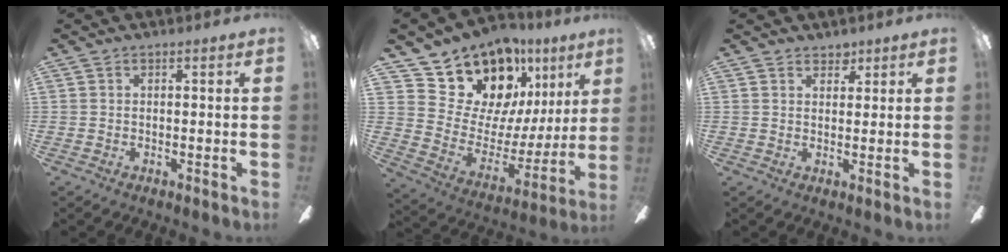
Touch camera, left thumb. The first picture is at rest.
{"total": 17.0, "force": [12.9, 9.7, 5.6], "torque": [-0.105, -0.108, 0.249]}
{"total": 2.7, "force": [2.3, 1.4, 0.5], "torque": [0.001, -0.011, 0.040]}